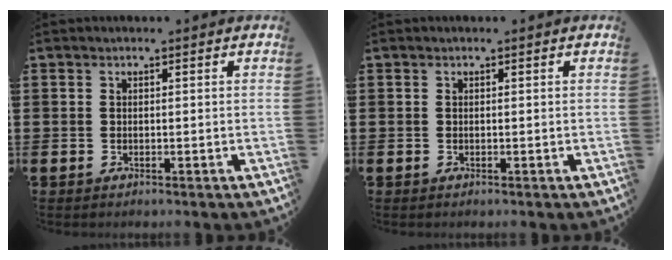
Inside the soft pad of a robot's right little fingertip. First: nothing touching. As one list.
[{"total": 0.0}]